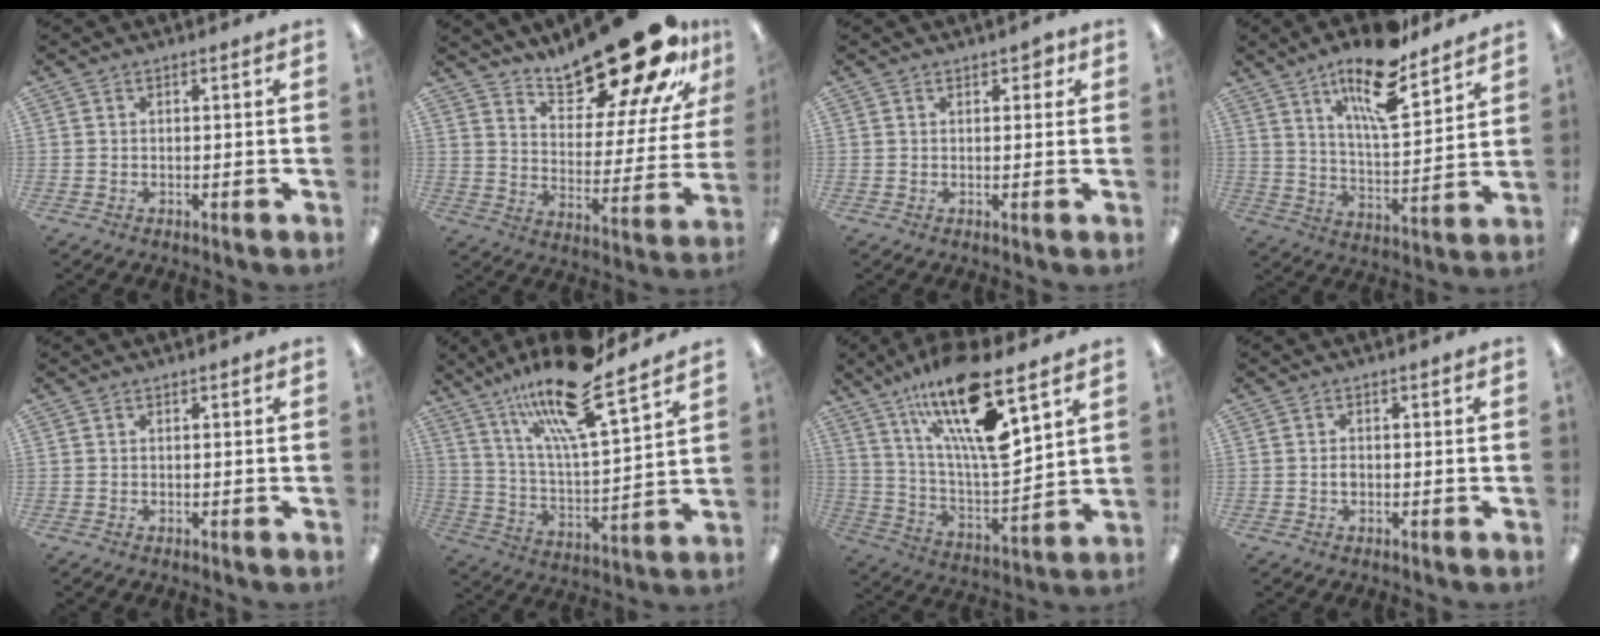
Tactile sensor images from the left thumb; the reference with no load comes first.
{"total": 23.6, "force": [18.9, 6.3, 12.6], "torque": [-0.183, -0.129, 0.313]}
{"total": 2.0, "force": [1.3, 1.2, 1.0], "torque": [-0.006, -0.003, 0.019]}
{"total": 16.9, "force": [11.8, 5.0, 11.0], "torque": [-0.183, -0.062, 0.193]}
{"total": 0.0}
{"total": 20.3, "force": [15.4, 4.0, 12.6], "torque": [-0.228, -0.090, 0.255]}
{"total": 21.2, "force": [13.0, 5.6, 15.9], "torque": [-0.295, -0.074, 0.210]}
{"total": 1.2, "force": [-0.1, 0.9, 0.8], "torque": [-0.015, 0.003, -0.004]}